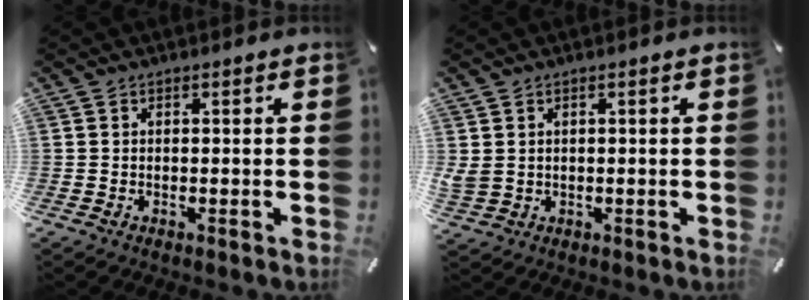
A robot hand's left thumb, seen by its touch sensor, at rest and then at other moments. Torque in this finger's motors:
{"motor_torque": [0.13, -0.14, 0.06, 0.05, 0.06]}